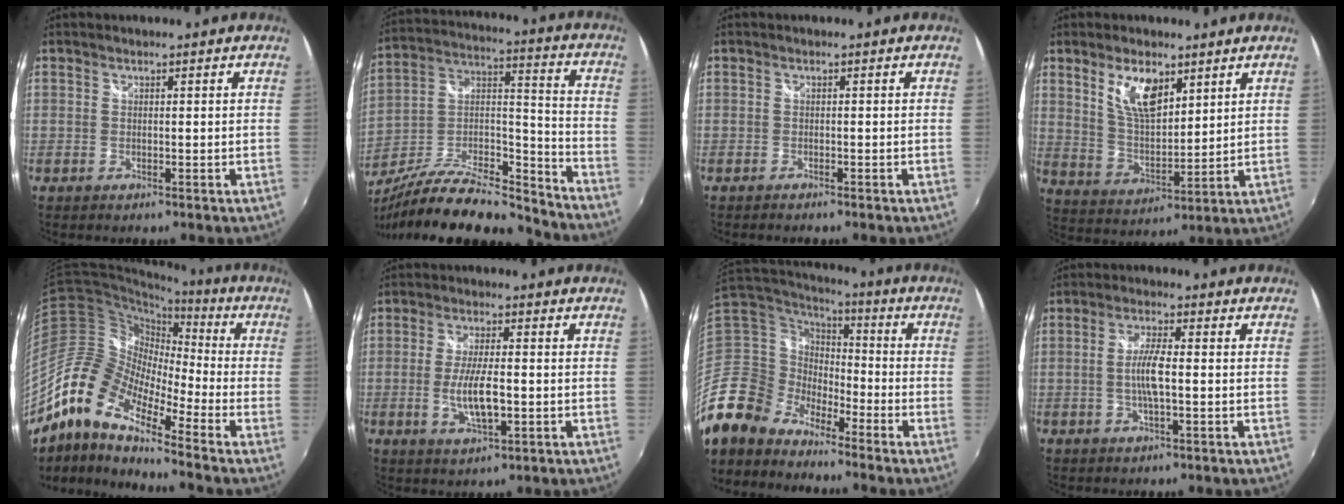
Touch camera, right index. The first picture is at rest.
{"total": 22.6, "force": [-18.0, 7.0, 11.8], "torque": [-0.215, 0.008, -0.292]}
{"total": 1.2, "force": [-1.0, 0.3, 0.4], "torque": [-0.013, -0.005, -0.018]}
{"total": 9.7, "force": [5.2, 4.3, 6.9], "torque": [-0.127, 0.004, 0.106]}
{"total": 16.2, "force": [-10.5, 5.9, 10.8], "torque": [-0.188, 0.001, -0.225]}
{"total": 7.3, "force": [-1.4, 2.2, 6.9], "torque": [-0.137, -0.010, -0.022]}
{"total": 11.8, "force": [-10.0, 6.1, 1.9], "torque": [-0.051, 0.026, -0.211]}
{"total": 5.4, "force": [-0.6, 1.0, 5.3], "torque": [-0.101, 0.000, -0.011]}